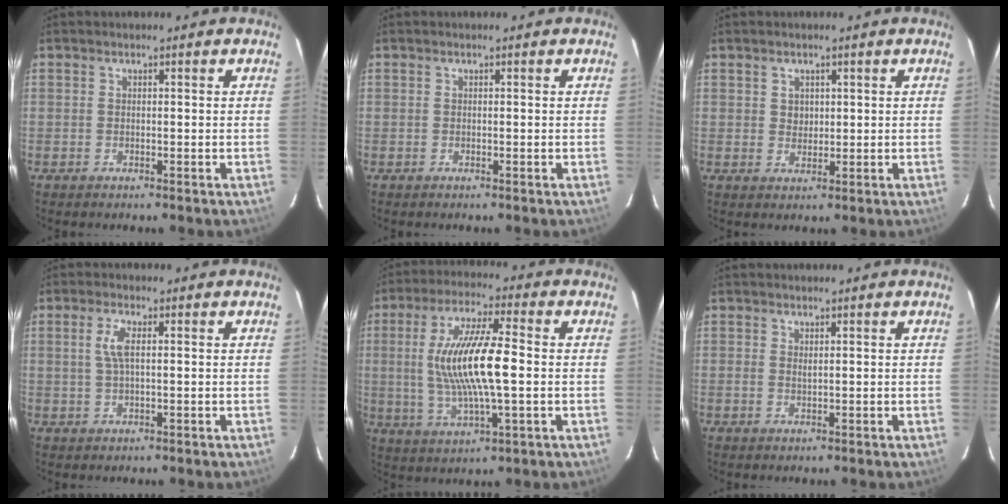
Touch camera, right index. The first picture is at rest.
{"total": 0.0}
{"total": 2.2, "force": [0.9, 1.9, 0.7], "torque": [-0.005, 0.004, 0.017]}
{"total": 3.4, "force": [0.5, 0.9, 3.3], "torque": [-0.069, 0.004, 0.010]}
{"total": 14.8, "force": [0.2, 3.2, 14.4], "torque": [-0.279, 0.002, 0.006]}
{"total": 0.5, "force": [0.3, 0.2, 0.4], "torque": [-0.009, 0.001, 0.006]}